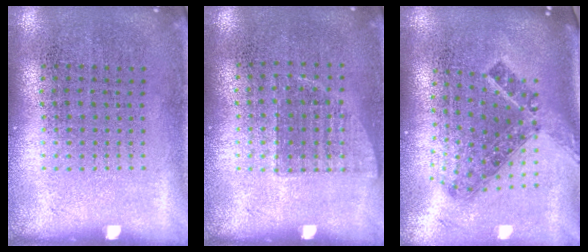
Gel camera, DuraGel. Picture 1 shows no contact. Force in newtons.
{"total": 0.8, "press": 0.7, "slide": 0.3}
{"total": 1.5, "press": 1.1, "slide": 1.0}